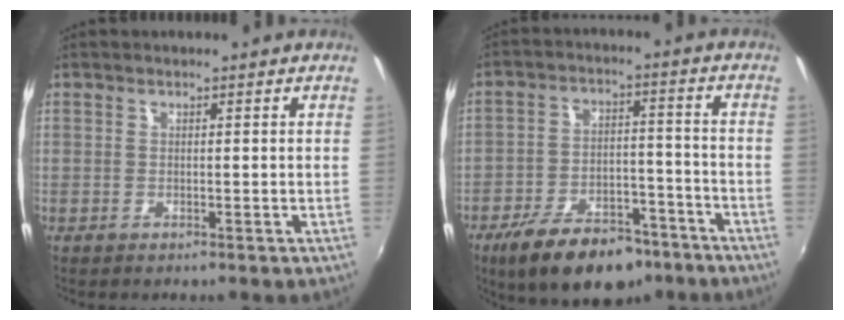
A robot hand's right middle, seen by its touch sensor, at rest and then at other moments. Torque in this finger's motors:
{"motor_torque": [1.15, -0.99, 0.70, 0.18]}